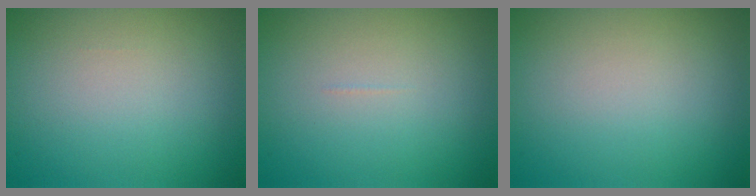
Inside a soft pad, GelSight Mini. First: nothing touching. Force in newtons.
{"total": 0.0}
{"total": 0.0}